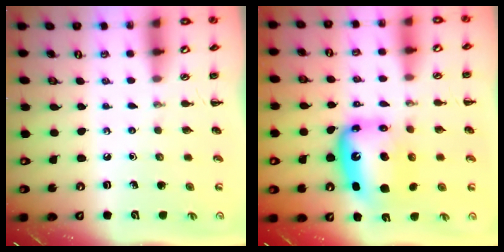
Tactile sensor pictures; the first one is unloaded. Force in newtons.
{"total": 11.6, "press": 11.1, "slide": 3.3}